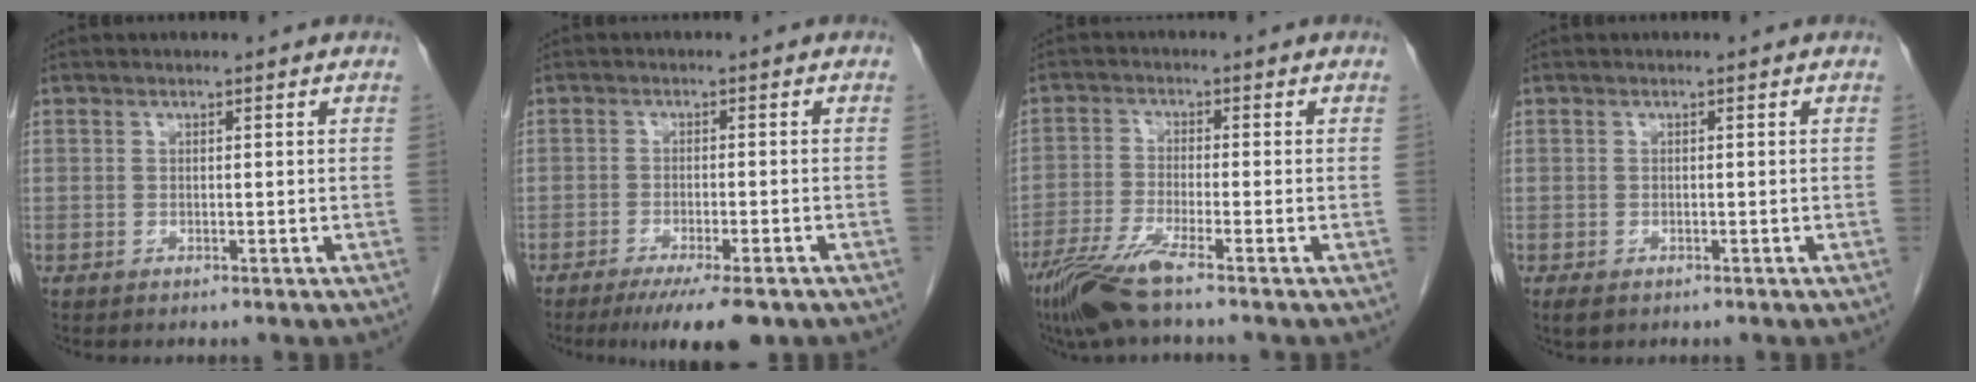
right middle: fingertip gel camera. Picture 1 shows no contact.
{"total": 8.4, "force": [-6.1, 1.1, 5.7], "torque": [-0.076, -0.015, -0.091]}
{"total": 7.3, "force": [-5.2, -0.2, 5.1], "torque": [-0.106, -0.023, -0.103]}
{"total": 1.8, "force": [-1.2, 1.0, 0.9], "torque": [-0.015, -0.002, -0.012]}